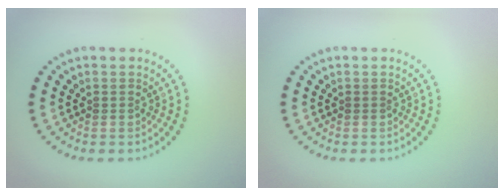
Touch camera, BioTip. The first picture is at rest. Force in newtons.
{"total": 0.0}